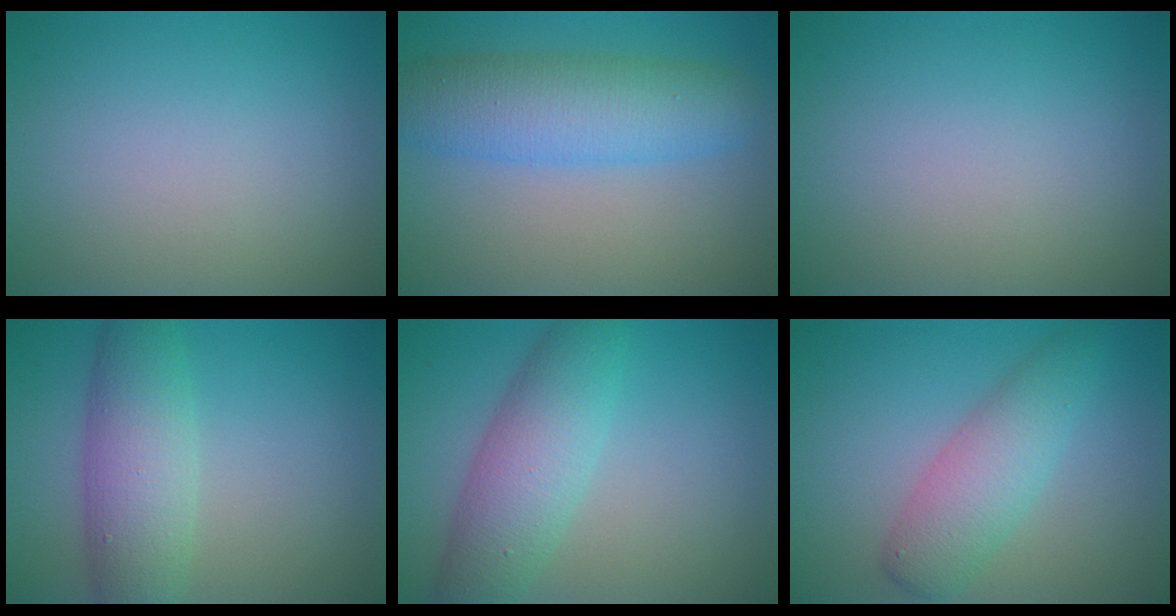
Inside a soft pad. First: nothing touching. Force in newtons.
{"total": 6.5, "press": 6.5, "slide": 0.1}
{"total": 0.0}
{"total": 5.8, "press": 5.8, "slide": 0.1}
{"total": 6.0, "press": 6.0, "slide": 0.3}
{"total": 4.5, "press": 4.5, "slide": 0.1}